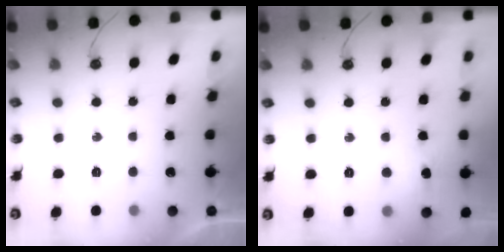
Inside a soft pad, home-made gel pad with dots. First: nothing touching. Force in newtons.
{"total": 5.0, "press": 4.5, "slide": 2.2}